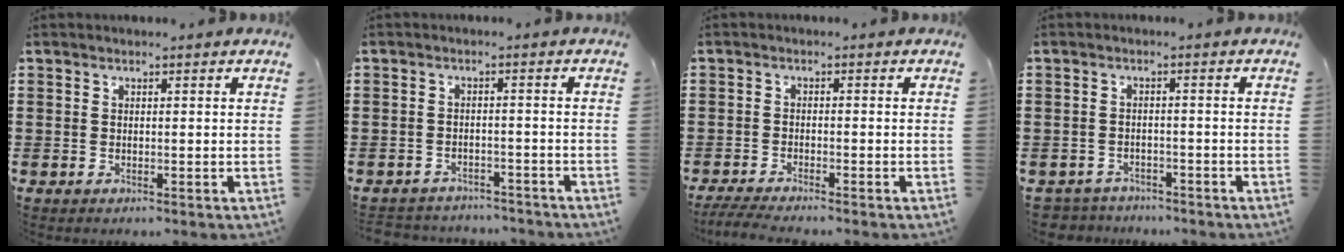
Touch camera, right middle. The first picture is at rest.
{"total": 2.5, "force": [-2.5, 0.4, -0.2], "torque": [-0.005, 0.000, -0.055]}
{"total": 2.6, "force": [-2.4, 0.0, 1.0], "torque": [-0.030, -0.006, -0.052]}
{"total": 2.5, "force": [-2.5, 0.4, -0.3], "torque": [-0.003, 0.000, -0.057]}